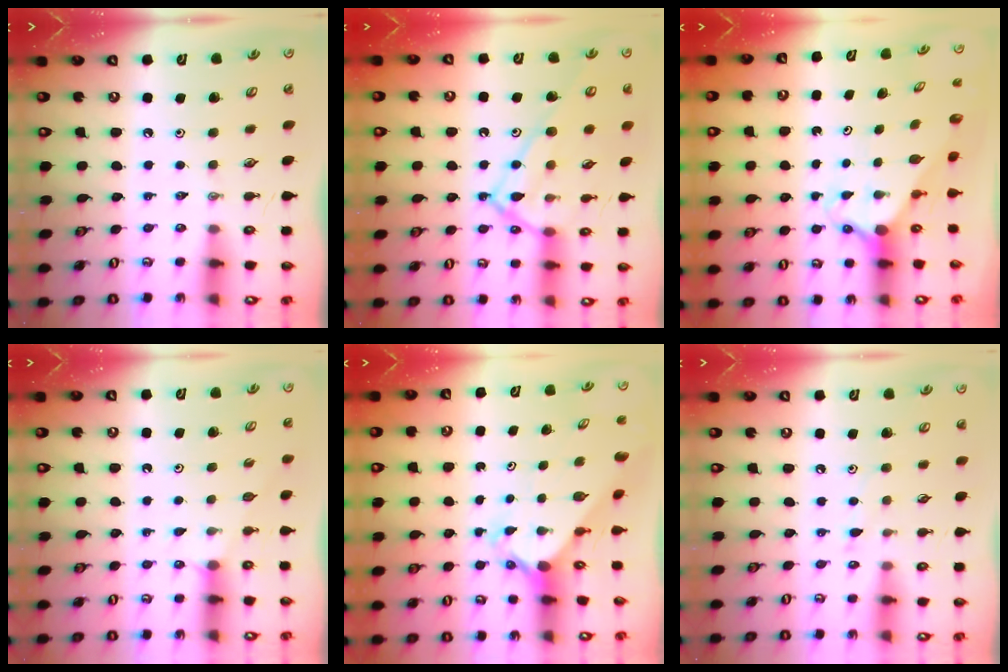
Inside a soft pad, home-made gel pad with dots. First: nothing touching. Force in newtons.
{"total": 14.1, "press": 14.1, "slide": 0.7}
{"total": 2.1, "press": 2.1, "slide": 0.1}
{"total": 3.2, "press": 3.1, "slide": 0.4}
{"total": 2.3, "press": 2.3, "slide": 0.1}
{"total": 4.8, "press": 4.8, "slide": 0.5}